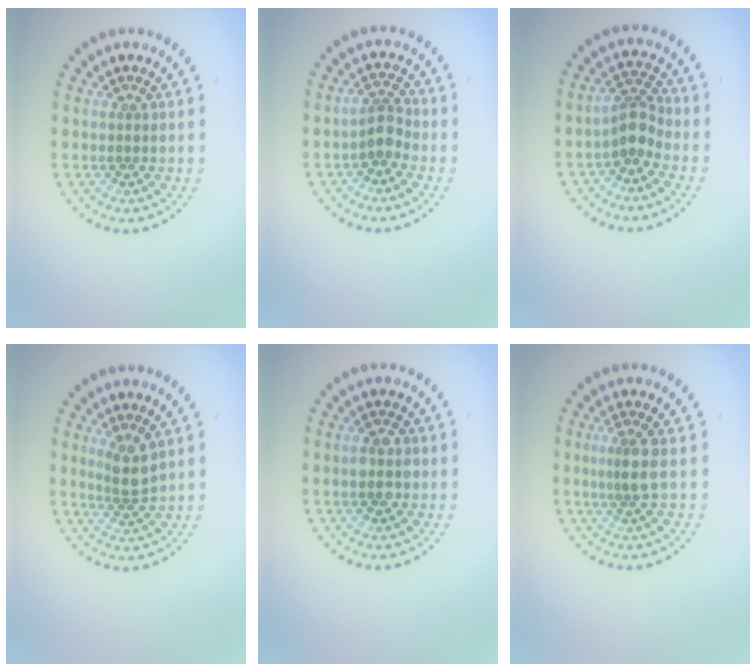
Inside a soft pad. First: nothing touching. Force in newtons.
{"total": 2.1, "press": 1.7, "slide": 1.3}
{"total": 2.8, "press": 2.1, "slide": 1.8}
{"total": 2.5, "press": 1.9, "slide": 1.5}
{"total": 2.3, "press": 2.3, "slide": 0.2}
{"total": 2.2, "press": 1.7, "slide": 1.3}